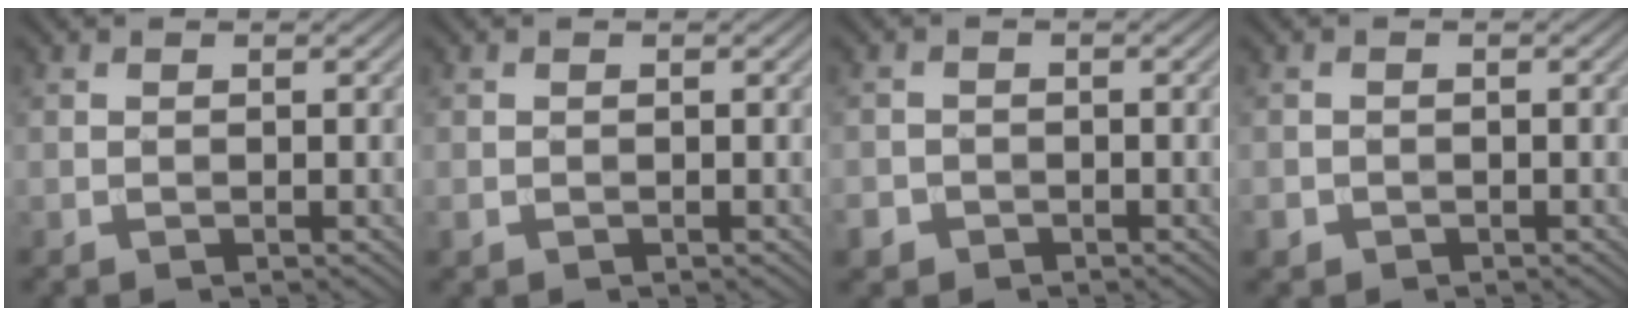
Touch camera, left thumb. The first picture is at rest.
{"total": 0.7, "force": [-0.3, 0.6, 0.3], "torque": [-0.007, -0.006, -0.005]}
{"total": 2.2, "force": [-1.3, 1.7, 0.5], "torque": [-0.011, -0.008, -0.031]}
{"total": 1.4, "force": [-0.8, 1.1, 0.3], "torque": [-0.007, -0.007, -0.019]}